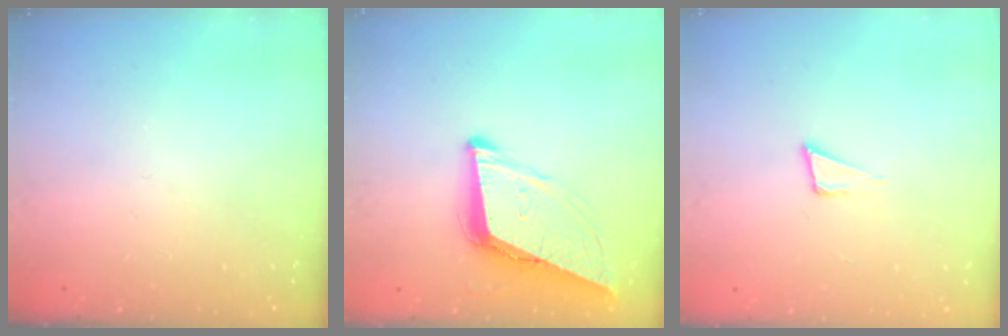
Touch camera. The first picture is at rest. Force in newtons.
{"total": 10.0, "press": 9.3, "slide": 3.5}
{"total": 4.0, "press": 2.7, "slide": 2.9}